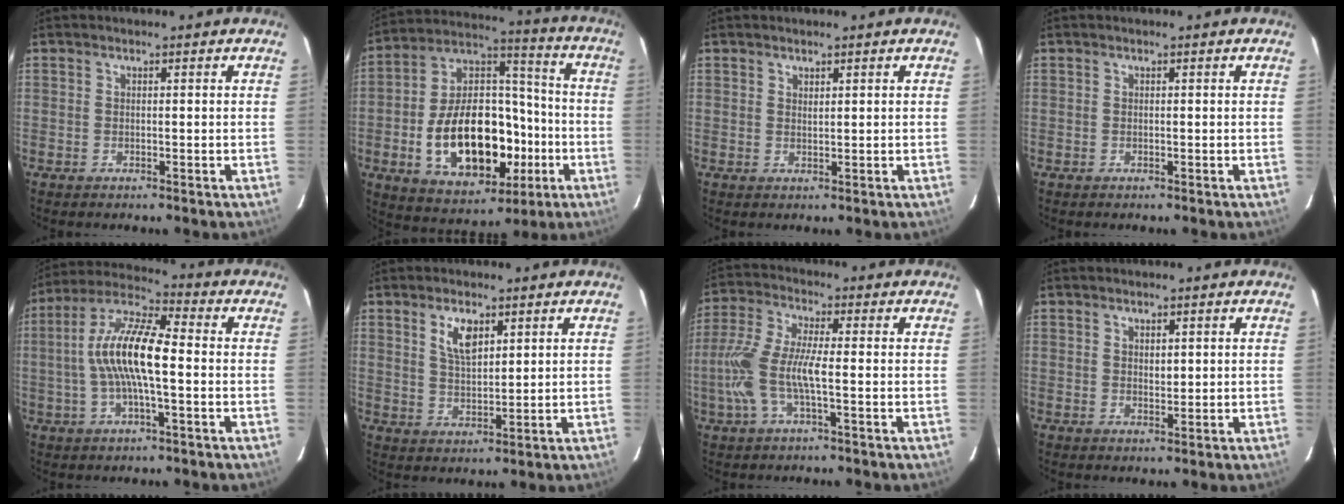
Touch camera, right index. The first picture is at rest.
{"total": 22.8, "force": [-6.1, 13.4, 17.3], "torque": [-0.331, 0.035, -0.077]}
{"total": 0.9, "force": [0.8, 0.4, 0.3], "torque": [-0.004, 0.000, 0.014]}
{"total": 0.0}
{"total": 12.8, "force": [-0.9, 3.1, 12.4], "torque": [-0.247, 0.014, -0.023]}
{"total": 5.7, "force": [2.9, 2.6, 4.2], "torque": [-0.075, 0.003, 0.059]}
{"total": 10.3, "force": [-2.3, 2.2, 9.9], "torque": [-0.219, -0.001, -0.043]}
{"total": 1.5, "force": [0.6, 1.0, 1.0], "torque": [-0.014, 0.002, 0.012]}